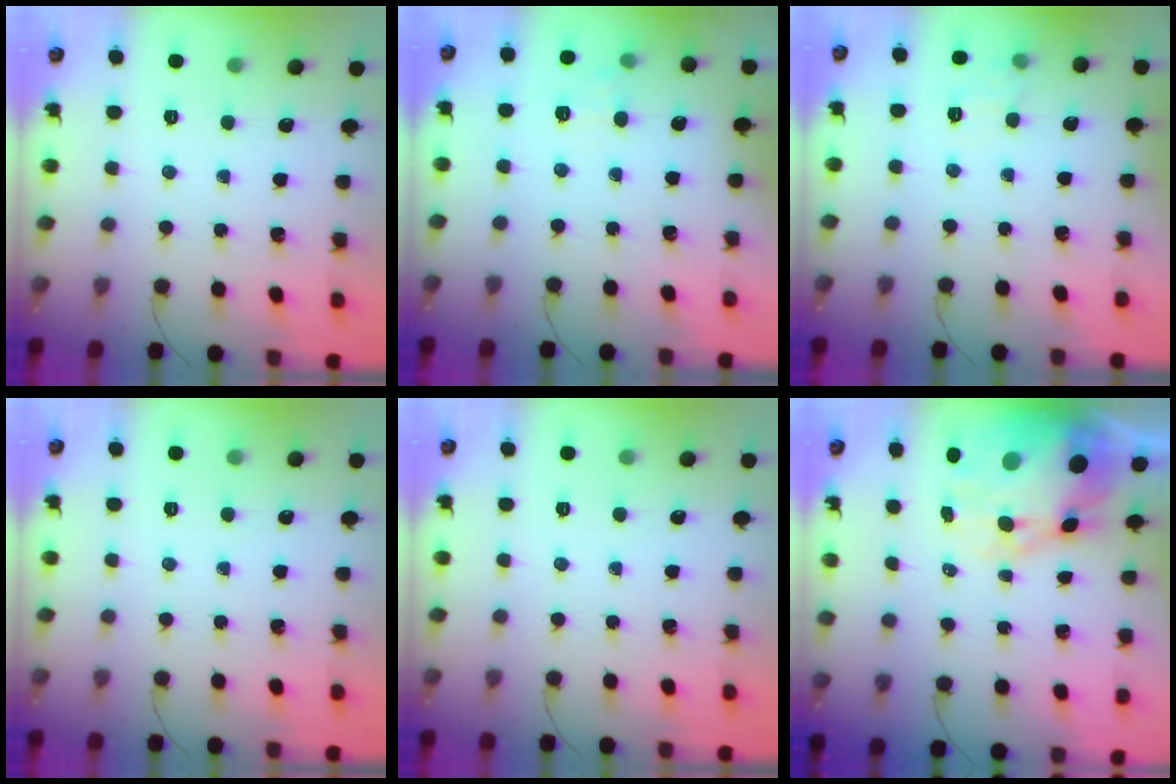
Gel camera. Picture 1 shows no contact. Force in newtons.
{"total": 6.8, "press": 6.5, "slide": 1.9}
{"total": 8.0, "press": 7.8, "slide": 1.6}
{"total": 0.0}
{"total": 0.0}
{"total": 13.3, "press": 12.9, "slide": 3.1}